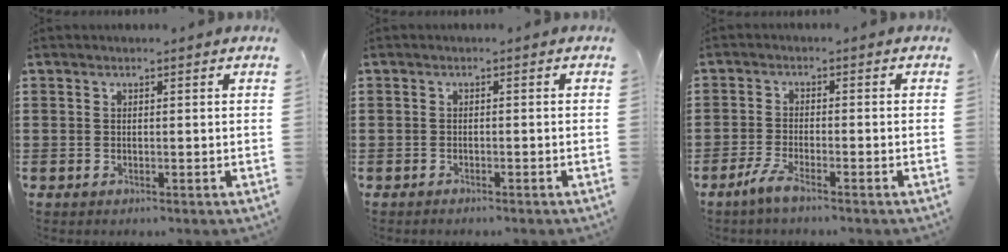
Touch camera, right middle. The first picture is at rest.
{"total": 0.8, "force": [-0.8, 0.0, 0.0], "torque": [-0.003, -0.001, -0.016]}
{"total": 3.2, "force": [-2.4, 0.1, 2.2], "torque": [-0.058, -0.007, -0.050]}